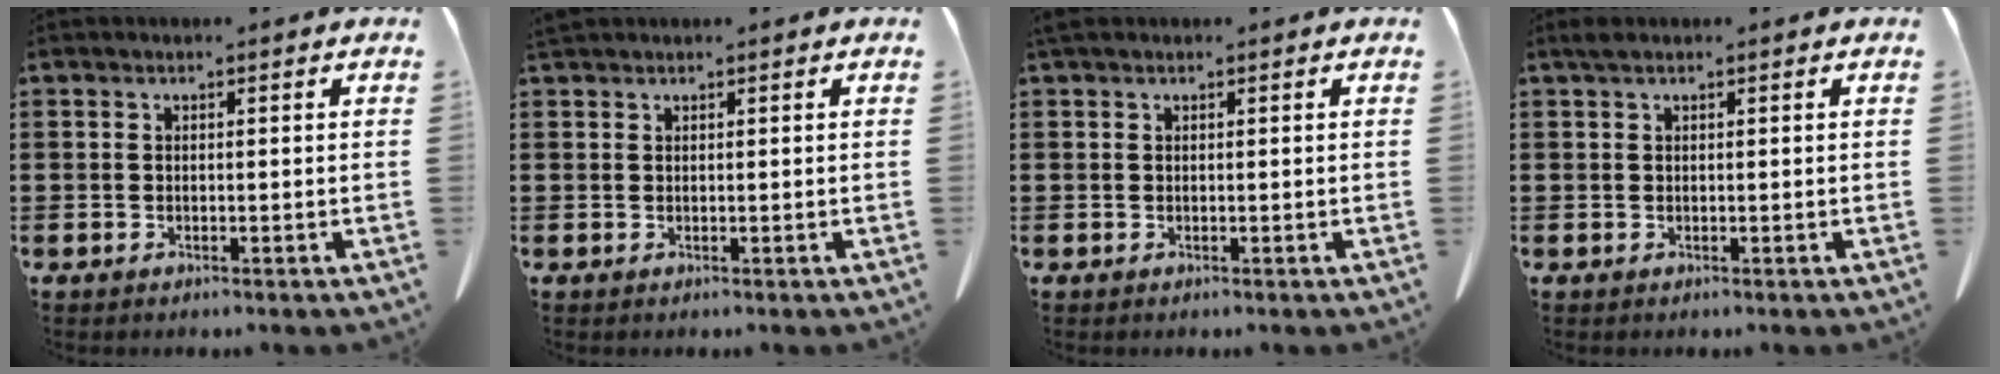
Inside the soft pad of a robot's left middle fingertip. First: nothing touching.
{"total": 0.8, "force": [0.7, 0.1, 0.2], "torque": [-0.007, -0.003, 0.016]}
{"total": 0.5, "force": [0.3, 0.2, 0.3], "torque": [-0.009, 0.001, 0.007]}
{"total": 0.9, "force": [0.5, 0.3, 0.6], "torque": [-0.015, 0.002, 0.010]}